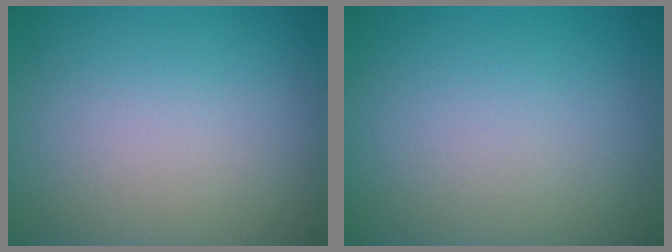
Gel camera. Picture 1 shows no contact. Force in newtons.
{"total": 0.0}